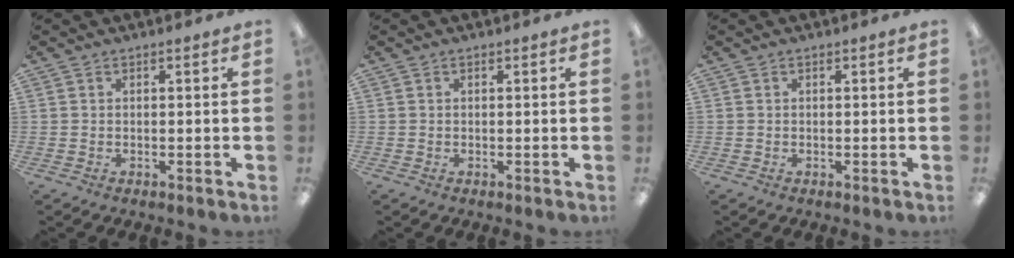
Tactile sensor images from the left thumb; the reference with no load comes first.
{"total": 0.0}
{"total": 0.0}